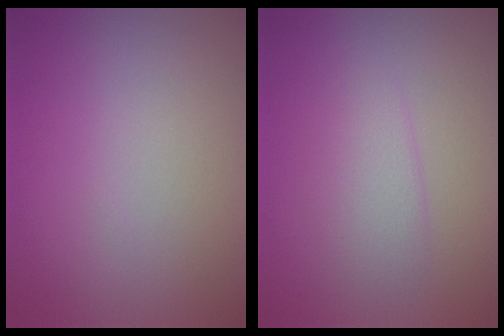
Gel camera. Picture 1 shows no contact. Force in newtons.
{"total": 1.8, "press": 1.8, "slide": 0.1}